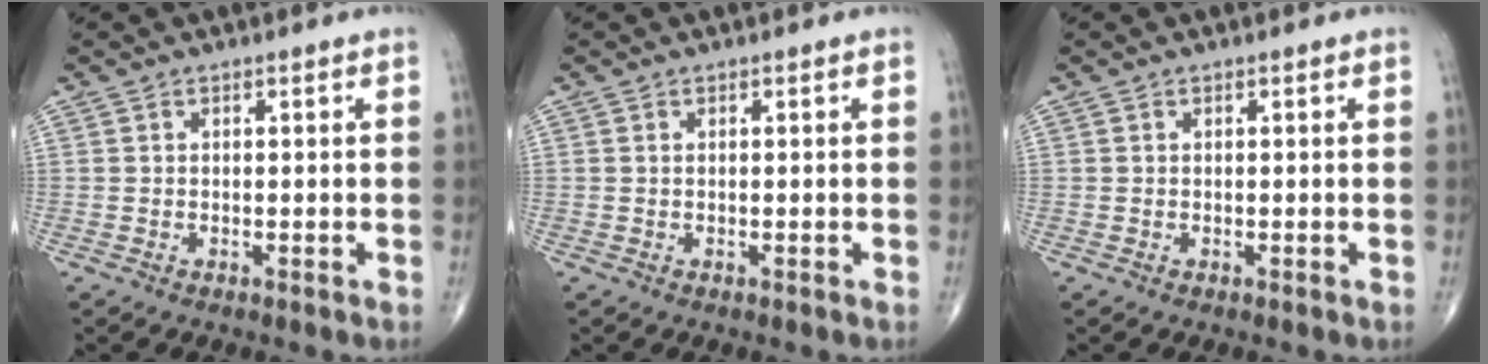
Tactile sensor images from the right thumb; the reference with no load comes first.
{"total": 0.0}
{"total": 0.0}